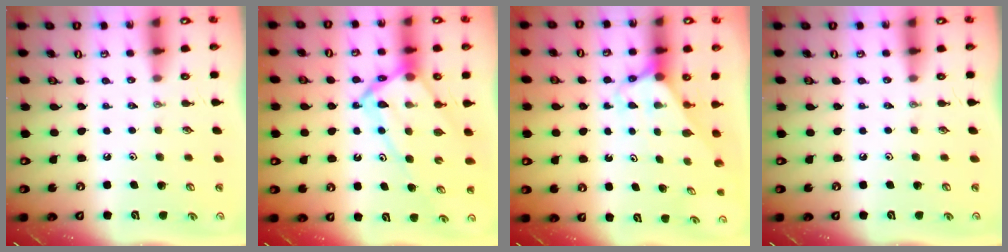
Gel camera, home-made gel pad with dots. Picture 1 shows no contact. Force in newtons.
{"total": 13.8, "press": 13.7, "slide": 1.3}
{"total": 2.6, "press": 2.6, "slide": 0.2}
{"total": 0.0}